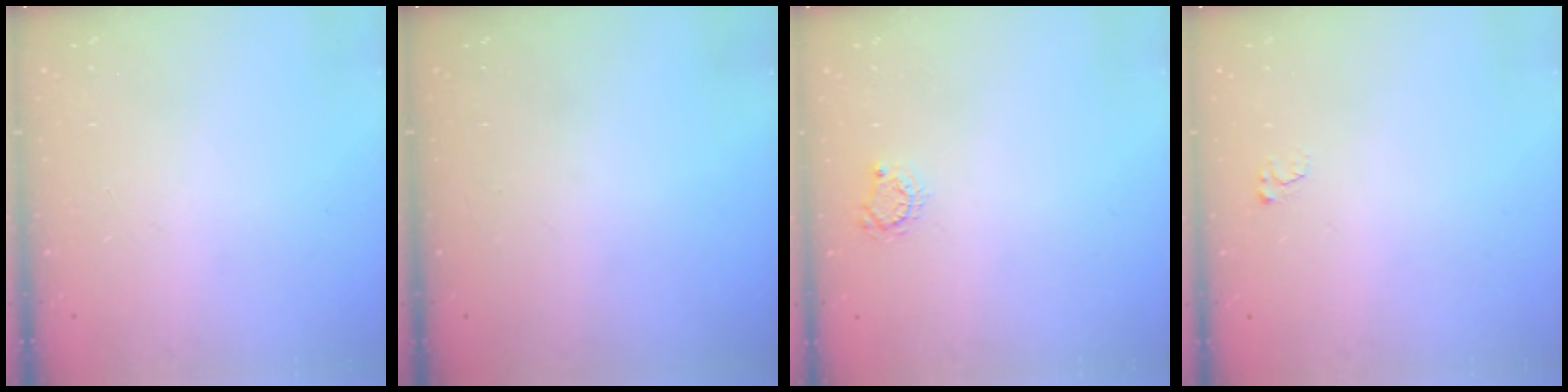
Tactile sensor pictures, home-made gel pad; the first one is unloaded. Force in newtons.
{"total": 0.0}
{"total": 3.6, "press": 3.5, "slide": 0.4}
{"total": 2.5, "press": 2.5, "slide": 0.3}